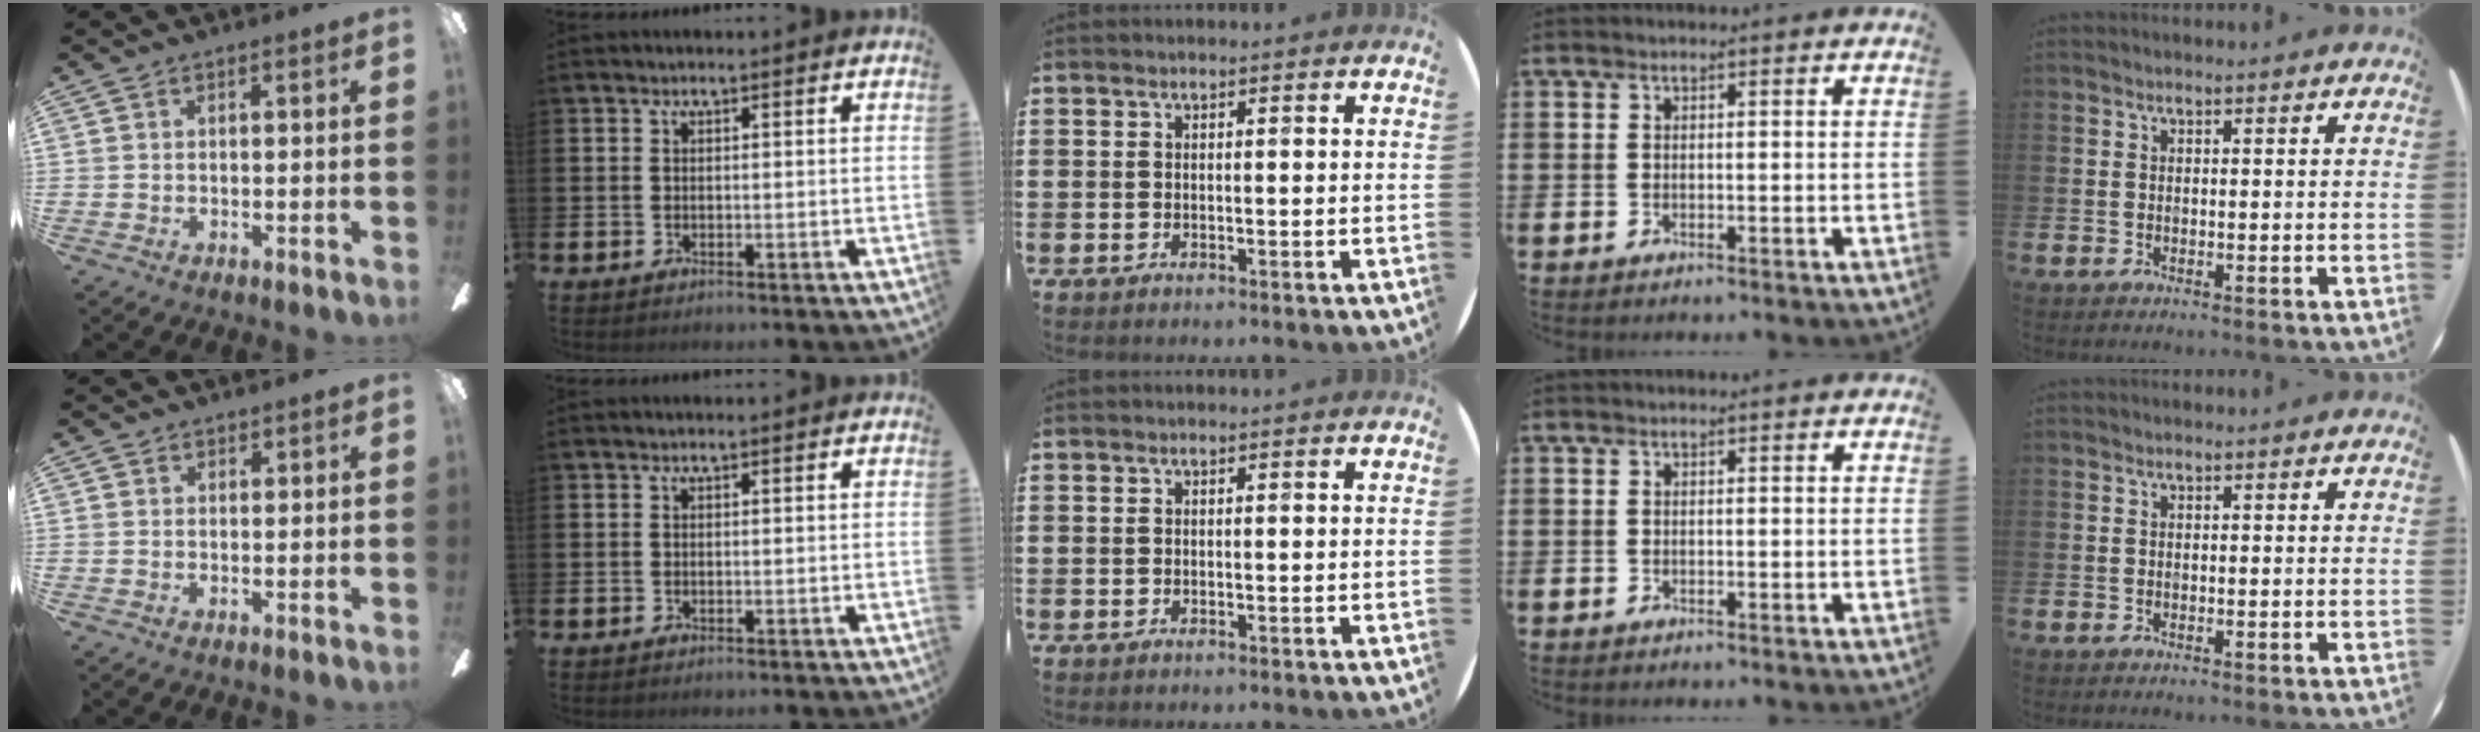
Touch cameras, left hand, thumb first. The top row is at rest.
{"thumb": {"total": 1.0, "force": [0.9, 0.5, 0.0], "torque": [0.001, -0.001, 0.018]}}